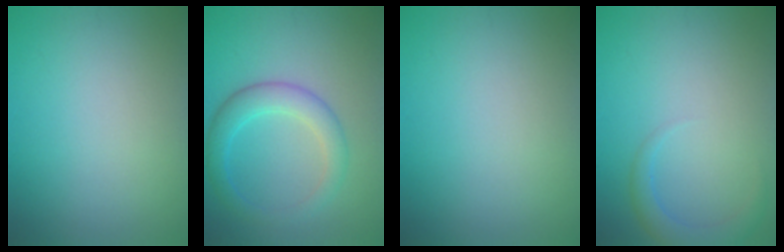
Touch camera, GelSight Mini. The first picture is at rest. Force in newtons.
{"total": 2.6, "press": 2.6, "slide": 0.2}
{"total": 0.0}
{"total": 2.1, "press": 2.1, "slide": 0.2}